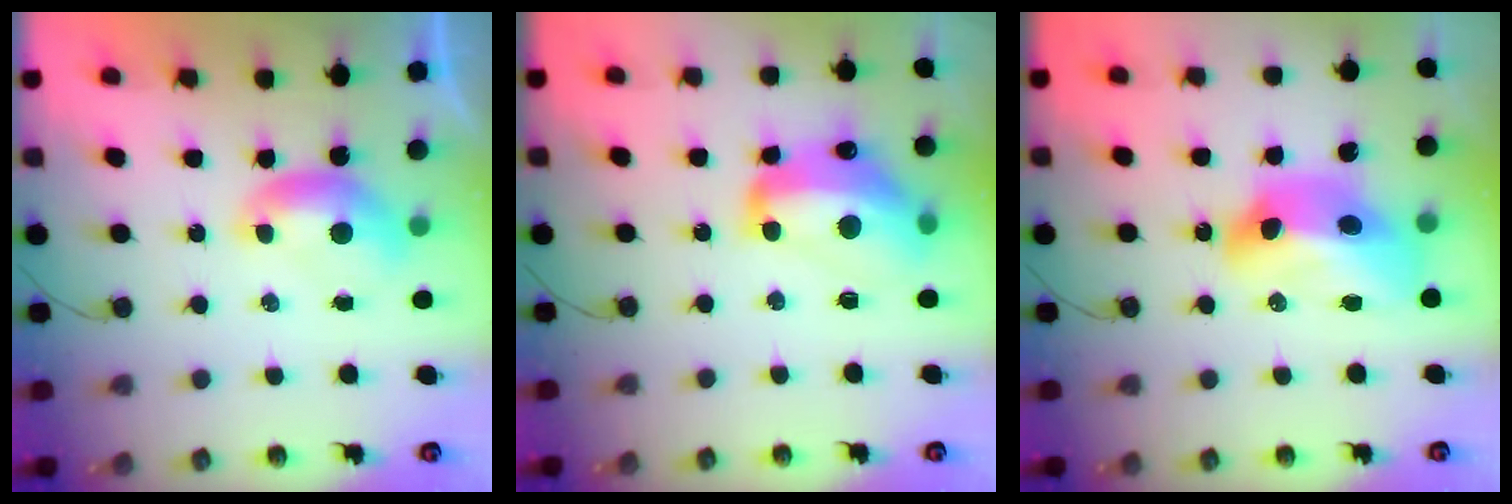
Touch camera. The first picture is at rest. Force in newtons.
{"total": 11.8, "press": 11.7, "slide": 1.8}
{"total": 14.0, "press": 14.0, "slide": 1.2}